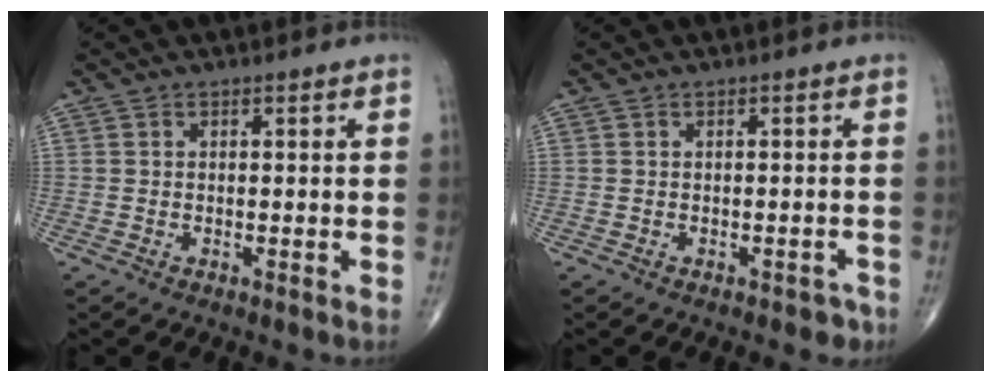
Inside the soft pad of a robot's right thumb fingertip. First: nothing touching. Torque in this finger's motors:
{"motor_torque": [-0.01, 0.21, -0.09, -0.14, 0.00]}